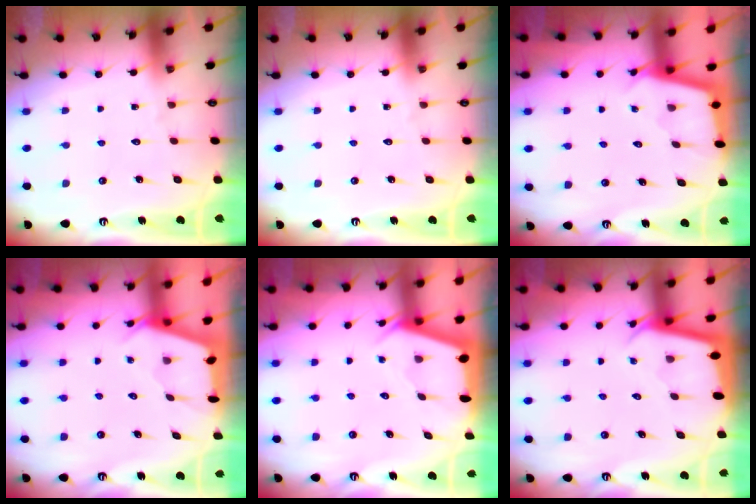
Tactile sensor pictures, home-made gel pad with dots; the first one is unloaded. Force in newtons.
{"total": 0.0}
{"total": 2.1, "press": 2.1, "slide": 0.2}
{"total": 2.6, "press": 2.5, "slide": 0.3}
{"total": 2.4, "press": 2.3, "slide": 0.4}
{"total": 2.2, "press": 2.2, "slide": 0.1}